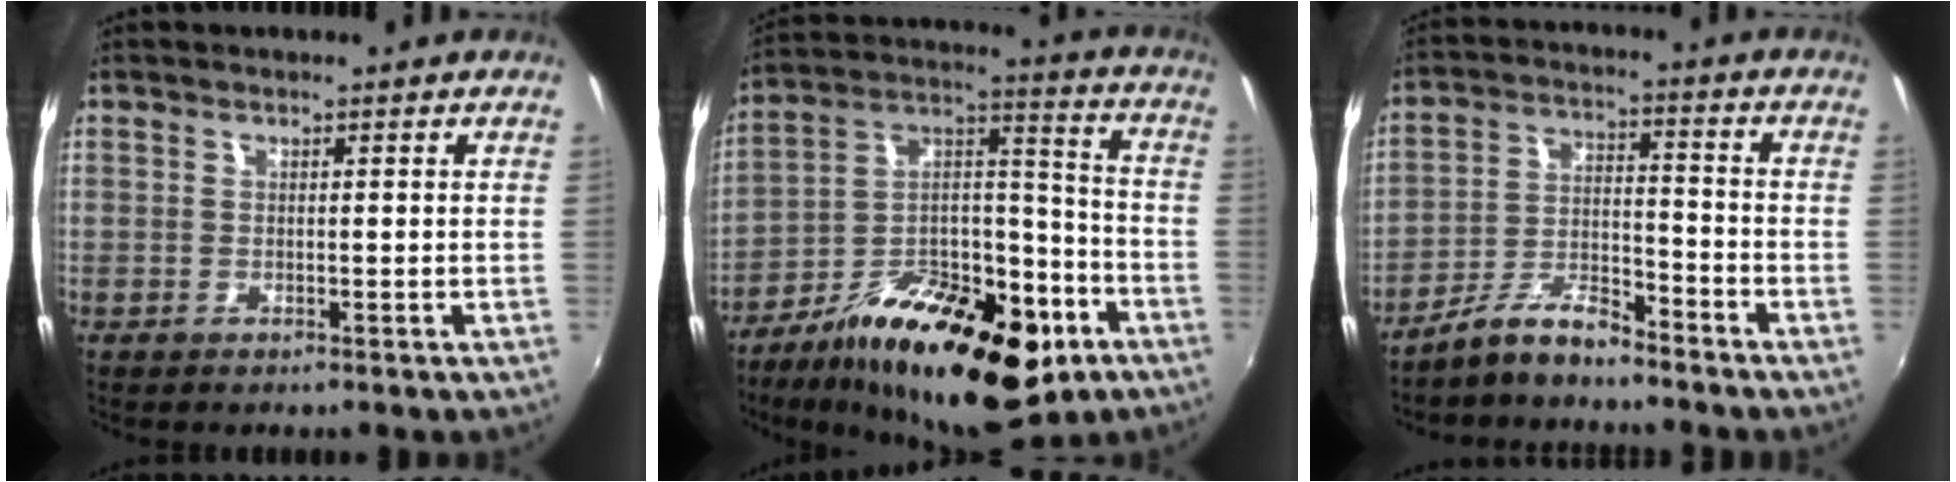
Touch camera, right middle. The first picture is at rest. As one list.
[{"total": 26.6, "force": [-14.8, 11.9, 18.7], "torque": [-0.304, 0.005, -0.226]}, {"total": 7.1, "force": [-6.3, 1.5, 3.0], "torque": [-0.067, 0.016, -0.117]}]